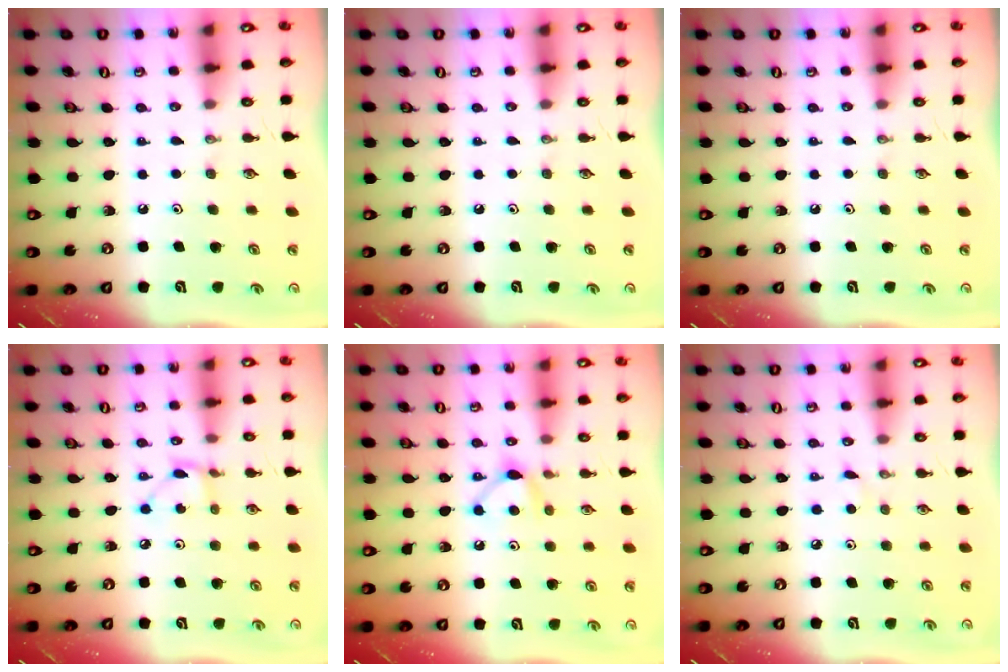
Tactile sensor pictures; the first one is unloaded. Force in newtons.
{"total": 0.0}
{"total": 0.0}
{"total": 2.4, "press": 2.4, "slide": 0.1}
{"total": 7.5, "press": 7.4, "slide": 1.0}
{"total": 2.1, "press": 2.1, "slide": 0.3}